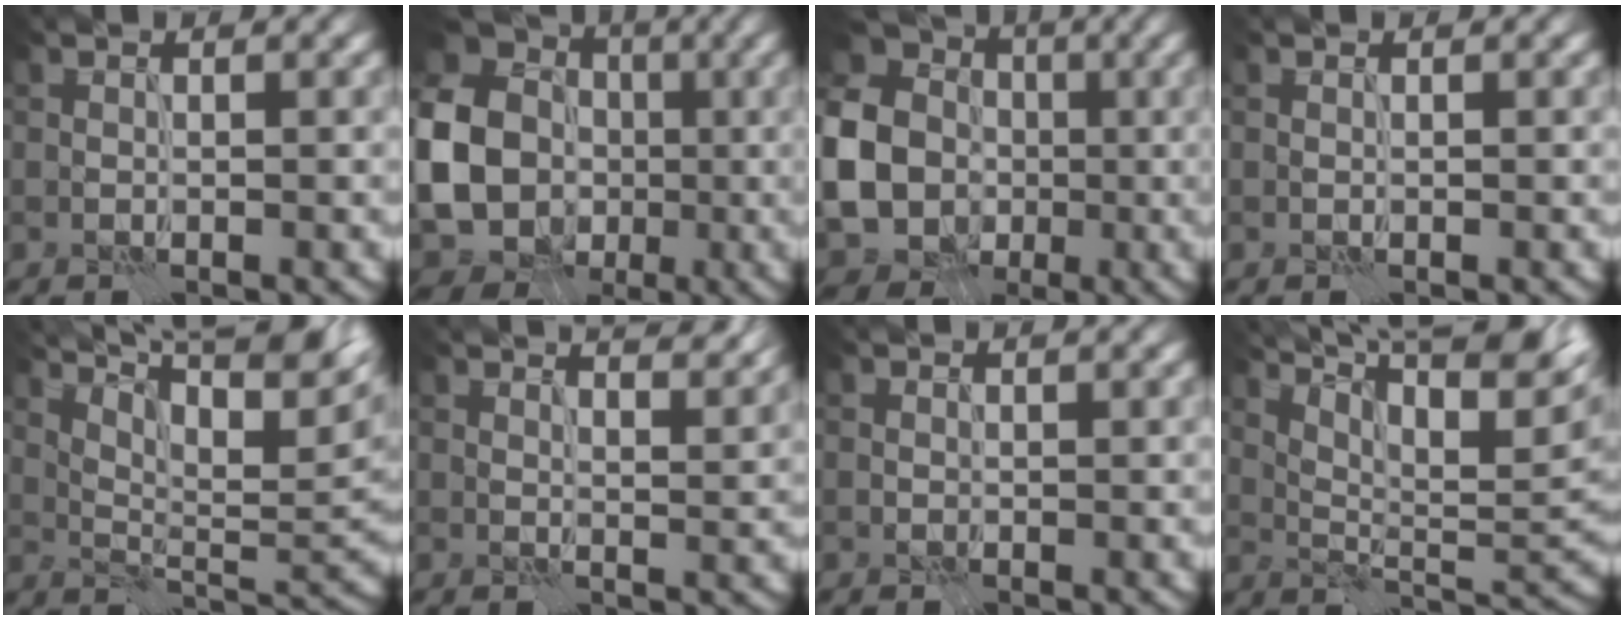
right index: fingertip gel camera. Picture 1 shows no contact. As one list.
[{"total": 20.8, "force": [-0.6, 19.2, 7.9], "torque": [-0.214, 0.003, -0.051]}, {"total": 18.4, "force": [-1.2, 16.8, 7.4], "torque": [-0.206, -0.003, -0.058]}, {"total": 0.0}, {"total": 11.9, "force": [6.7, 3.6, 9.2], "torque": [-0.151, 0.017, 0.095]}, {"total": 5.8, "force": [4.5, 1.9, 3.1], "torque": [-0.024, 0.027, 0.034]}, {"total": 0.0}, {"total": 12.7, "force": [7.2, 3.8, 9.8], "torque": [-0.158, 0.019, 0.101]}]